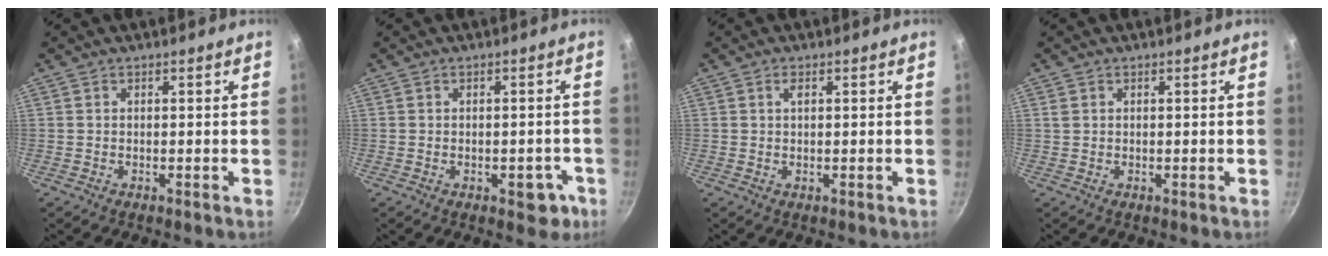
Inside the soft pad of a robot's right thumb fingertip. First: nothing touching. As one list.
[{"total": 4.4, "force": [-1.8, 2.5, 3.1], "torque": [-0.014, 0.011, -0.017]}, {"total": 0.7, "force": [0.2, 0.2, 0.7], "torque": [-0.013, 0.001, 0.004]}, {"total": 0.8, "force": [0.3, 0.7, 0.3], "torque": [-0.007, 0.003, 0.006]}]